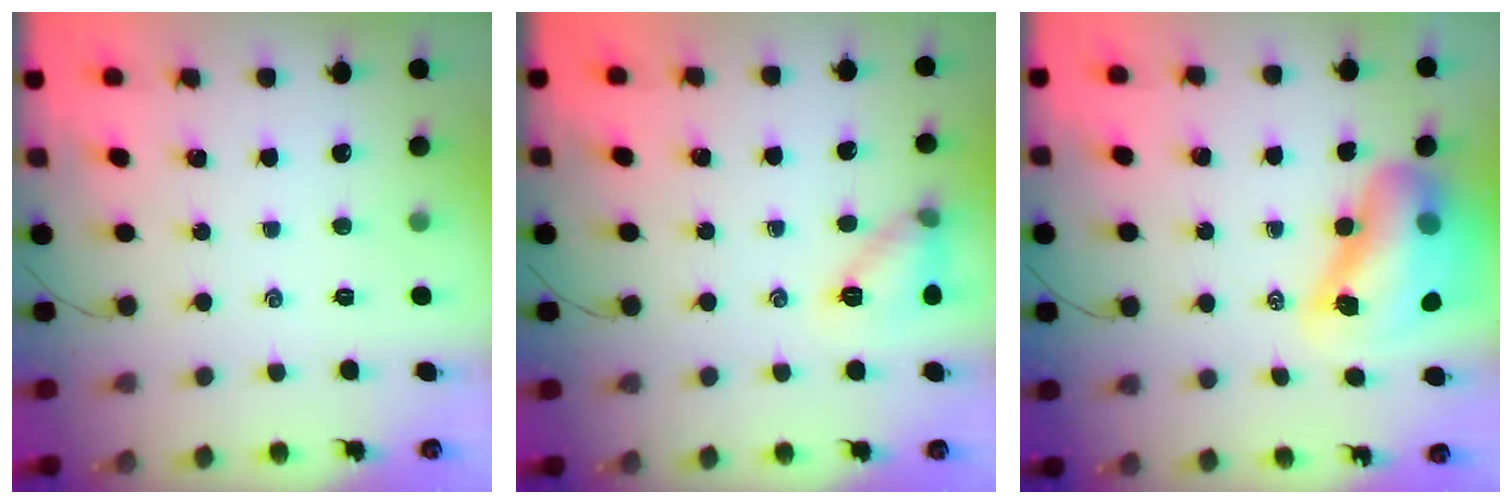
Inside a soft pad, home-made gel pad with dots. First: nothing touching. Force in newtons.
{"total": 9.4, "press": 9.3, "slide": 0.9}
{"total": 16.1, "press": 15.4, "slide": 4.7}